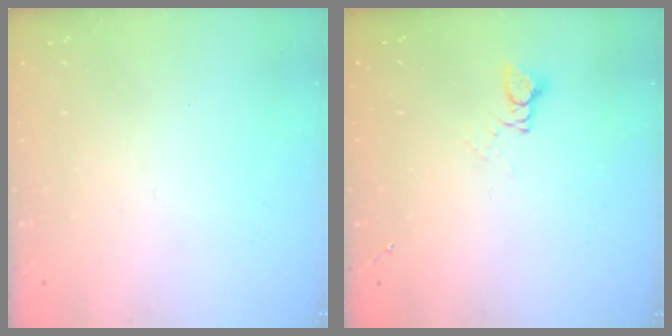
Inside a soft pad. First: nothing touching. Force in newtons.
{"total": 2.6, "press": 2.6, "slide": 0.3}